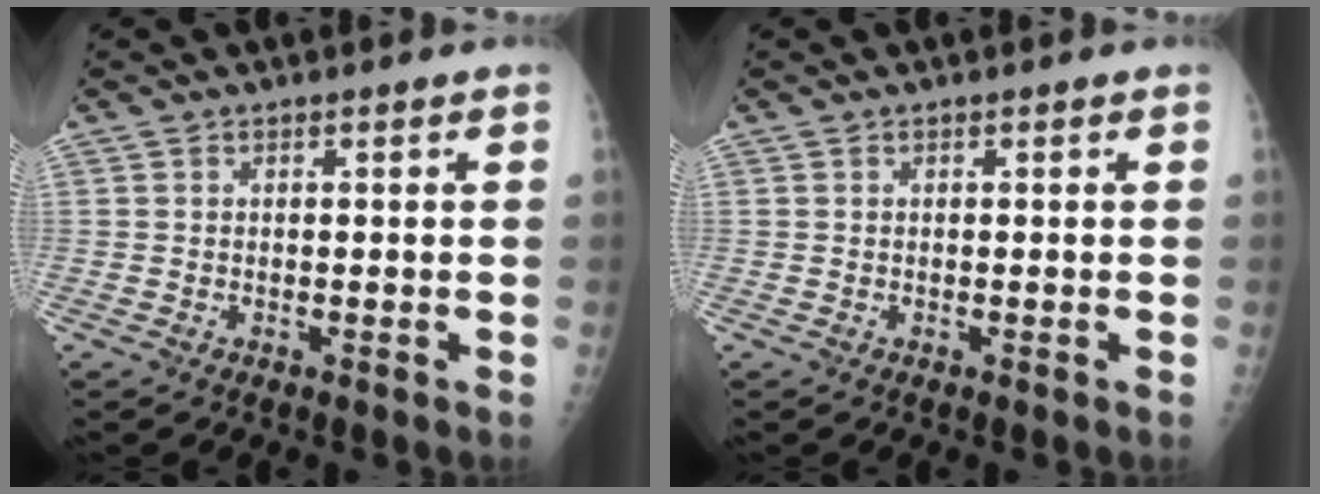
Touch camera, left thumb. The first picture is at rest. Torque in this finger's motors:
{"motor_torque": [0.00, 0.00, 0.00, 0.00, 0.00]}